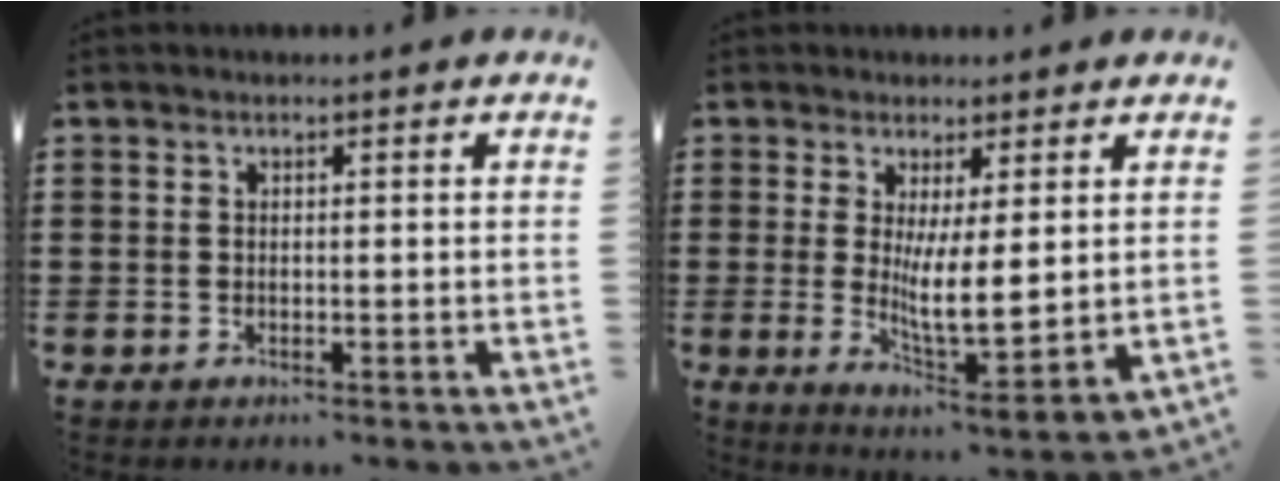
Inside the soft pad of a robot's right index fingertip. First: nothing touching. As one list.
[{"total": 7.4, "force": [1.3, 1.7, 7.1], "torque": [-0.126, -0.026, 0.022]}]